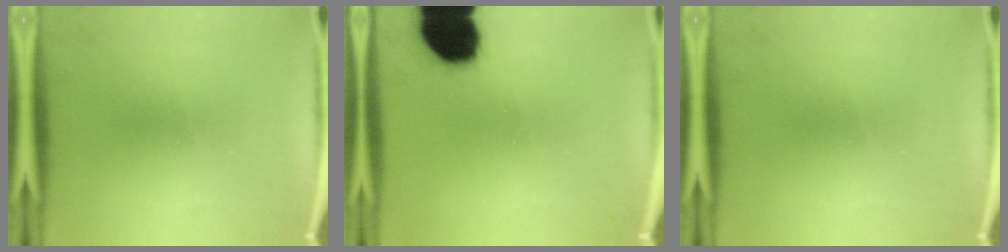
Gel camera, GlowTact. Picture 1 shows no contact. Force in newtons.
{"total": 16.9}
{"total": 0.0}